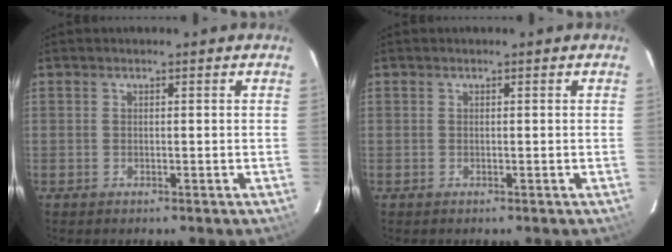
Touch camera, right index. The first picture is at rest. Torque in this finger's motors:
{"motor_torque": [0.00, 0.00, 0.00, 0.00]}